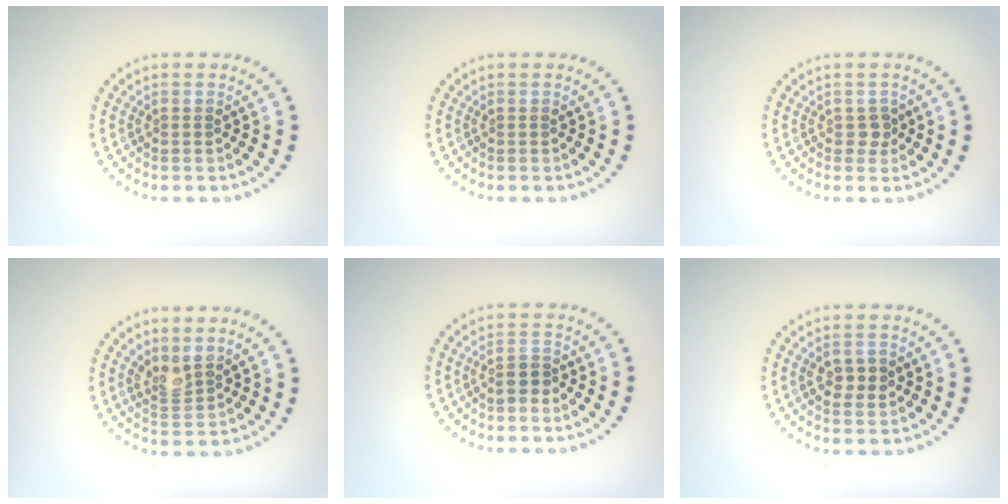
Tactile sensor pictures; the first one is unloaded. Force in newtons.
{"total": 0.0}
{"total": 1.2, "press": 1.0, "slide": 0.6}
{"total": 2.0, "press": 1.6, "slide": 1.3}
{"total": 1.6, "press": 1.5, "slide": 0.7}
{"total": 2.3, "press": 2.3, "slide": 0.2}